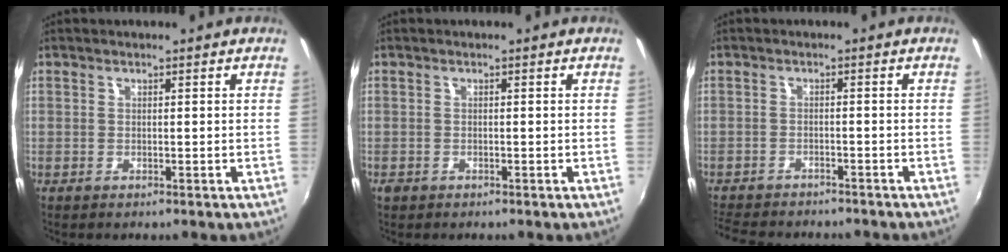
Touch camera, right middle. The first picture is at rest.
{"total": 1.1, "force": [-0.7, 0.8, 0.4], "torque": [-0.011, -0.003, -0.014]}
{"total": 9.7, "force": [-8.7, 2.5, 3.6], "torque": [-0.094, -0.017, -0.135]}